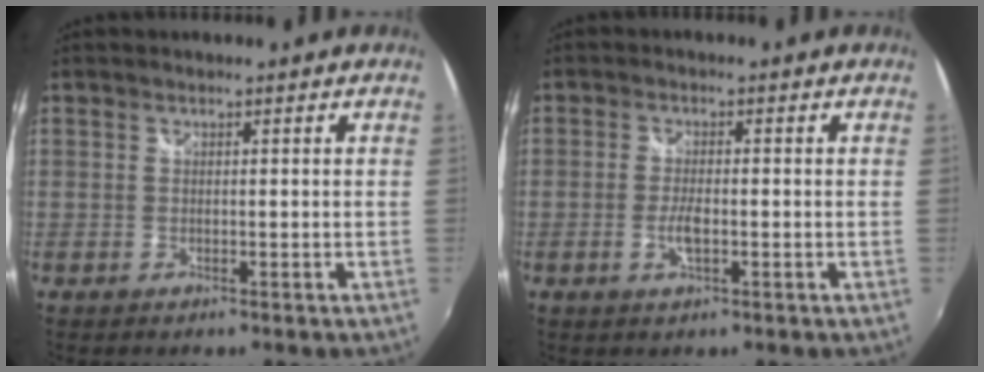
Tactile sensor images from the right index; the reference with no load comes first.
{"total": 3.3, "force": [-1.0, 1.1, 3.0], "torque": [-0.063, -0.004, -0.020]}